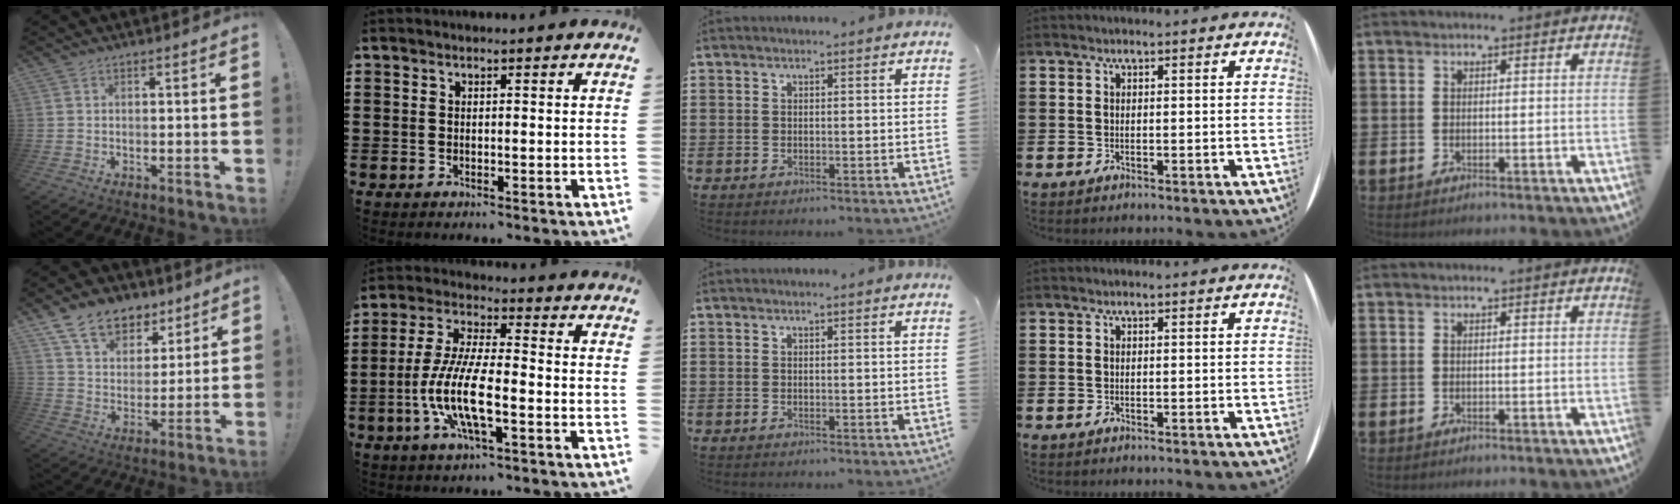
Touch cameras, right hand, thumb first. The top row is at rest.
{"thumb": {"total": 13.3, "force": [8.9, 8.4, 5.1], "torque": [-0.086, -0.057, 0.170]}, "index": {"total": 10.0, "force": [-3.5, 2.6, 9.0], "torque": [-0.208, -0.015, -0.073]}}